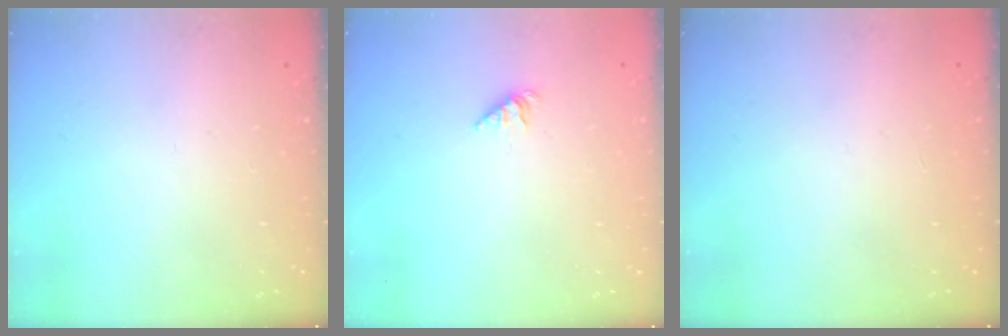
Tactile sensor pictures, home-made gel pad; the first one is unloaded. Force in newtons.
{"total": 1.9, "press": 1.9, "slide": 0.4}
{"total": 0.0}